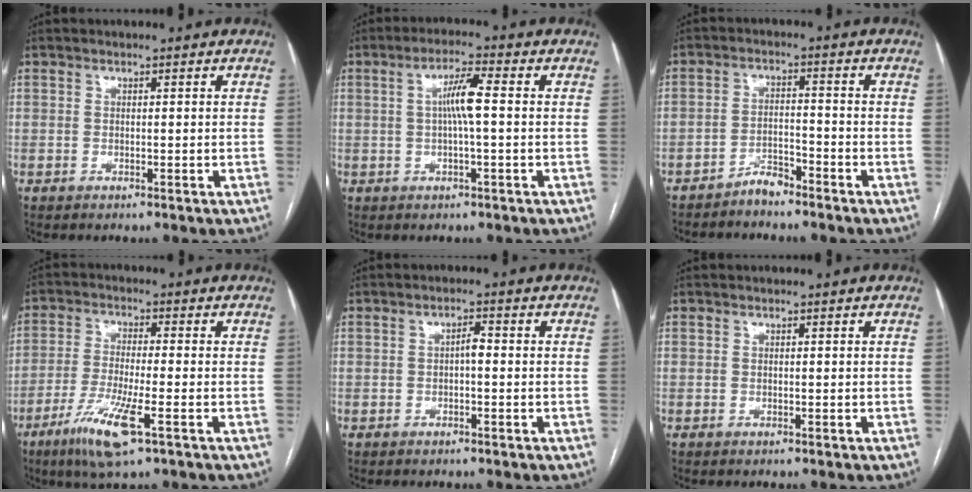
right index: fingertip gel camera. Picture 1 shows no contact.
{"total": 5.2, "force": [0.3, 0.2, 5.1], "torque": [-0.095, 0.010, 0.006]}
{"total": 3.4, "force": [-3.1, 0.8, 1.1], "torque": [-0.017, -0.001, -0.056]}
{"total": 9.0, "force": [-4.5, 0.7, 7.7], "torque": [-0.157, -0.023, -0.083]}
{"total": 1.7, "force": [-0.2, 0.5, 1.6], "torque": [-0.026, 0.005, -0.006]}
{"total": 0.0}